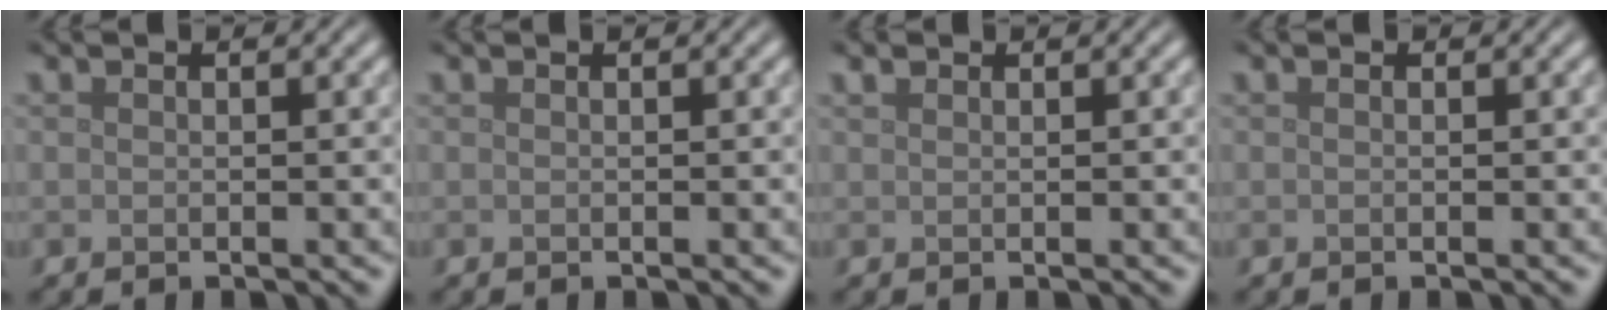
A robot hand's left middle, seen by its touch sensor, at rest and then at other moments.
{"total": 0.0}
{"total": 0.5, "force": [0.4, 0.2, 0.1], "torque": [-0.003, 0.003, 0.010]}
{"total": 0.0}